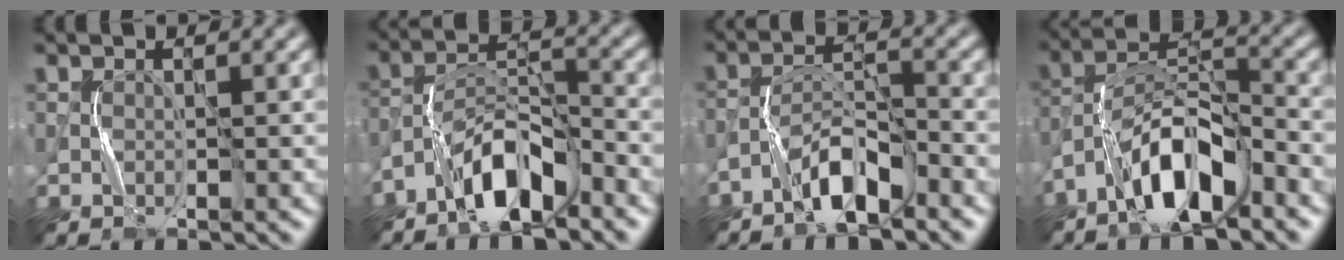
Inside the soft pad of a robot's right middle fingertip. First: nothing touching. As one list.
[{"total": 5.9, "force": [-4.3, 1.7, 3.6], "torque": [-0.064, 0.008, -0.083]}, {"total": 4.5, "force": [-3.3, 1.2, 2.8], "torque": [-0.049, 0.014, -0.065]}, {"total": 7.6, "force": [-5.1, 2.2, 5.2], "torque": [-0.093, 0.012, -0.097]}]